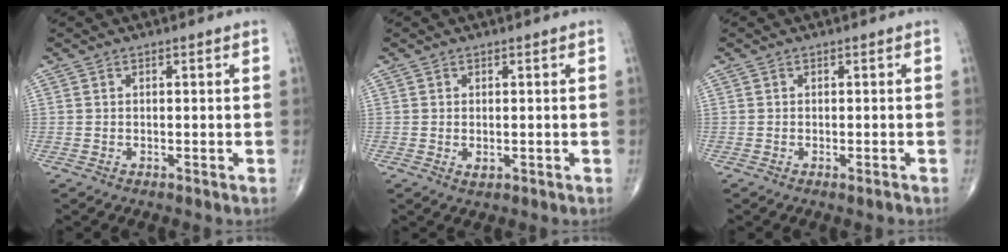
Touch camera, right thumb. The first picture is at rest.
{"total": 1.2, "force": [-0.1, 0.7, 1.0], "torque": [-0.015, -0.003, 0.001]}
{"total": 0.8, "force": [-0.5, 0.1, 0.6], "torque": [-0.008, -0.002, -0.006]}